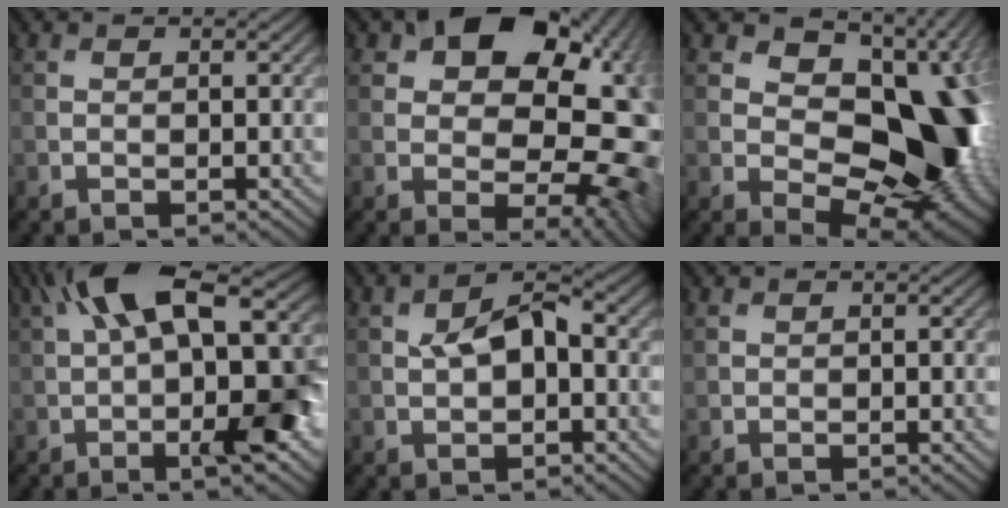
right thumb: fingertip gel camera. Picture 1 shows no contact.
{"total": 15.8, "force": [3.3, 10.7, 11.2], "torque": [-0.130, -0.006, 0.069]}
{"total": 17.4, "force": [0.1, 11.4, 13.1], "torque": [-0.126, -0.024, 0.030]}
{"total": 13.6, "force": [0.7, 4.2, 12.9], "torque": [-0.207, 0.029, 0.011]}
{"total": 4.0, "force": [0.7, 2.4, 3.1], "torque": [-0.051, 0.009, 0.011]}
{"total": 0.0}